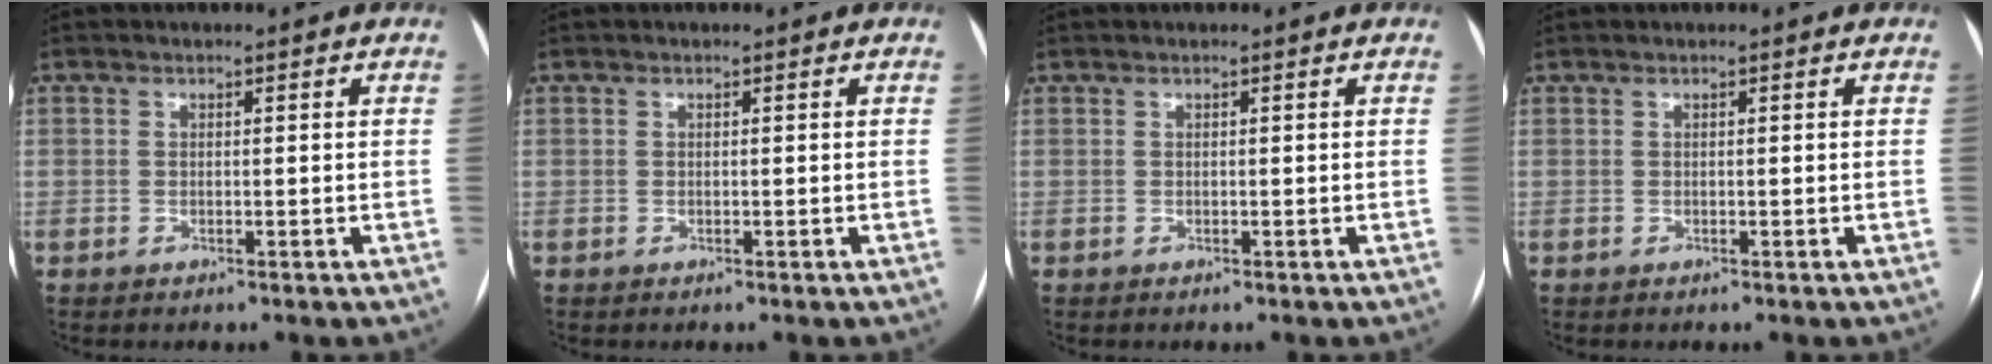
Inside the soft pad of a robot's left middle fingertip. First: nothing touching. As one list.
[{"total": 0.0}, {"total": 0.0}, {"total": 0.0}]